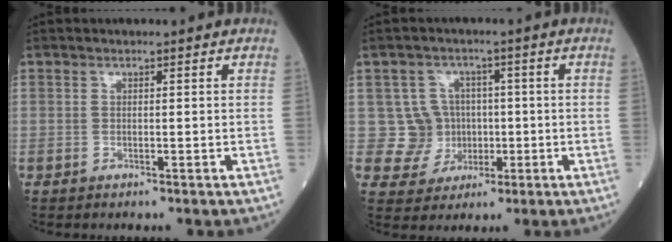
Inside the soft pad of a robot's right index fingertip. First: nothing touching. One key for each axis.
{"total": 6.0, "fx": 0.1, "fy": 6.0, "fz": 0.2, "tx": 0.003, "ty": 0.015, "tz": 0.006}